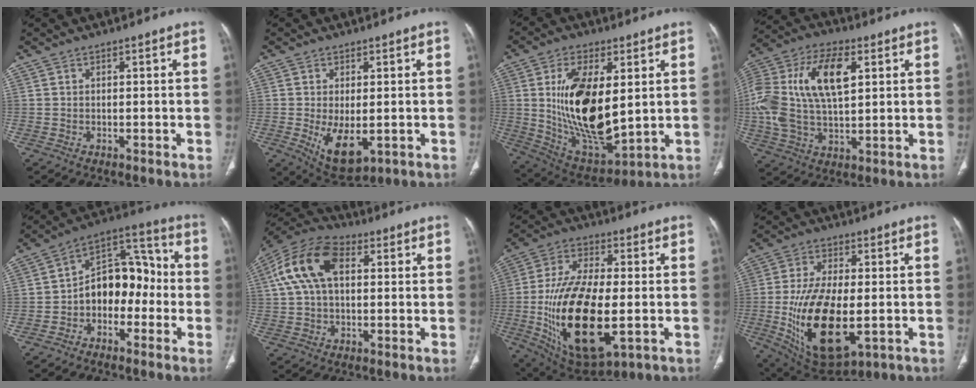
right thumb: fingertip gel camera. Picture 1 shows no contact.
{"total": 8.3, "force": [-1.7, 4.2, 6.9], "torque": [-0.110, -0.020, -0.011]}
{"total": 20.6, "force": [2.8, 9.9, 17.9], "torque": [-0.311, -0.027, 0.067]}
{"total": 19.5, "force": [4.0, 9.9, 16.3], "torque": [-0.340, 0.014, 0.067]}
{"total": 12.9, "force": [-2.6, 8.8, 9.1], "torque": [-0.099, 0.054, -0.056]}
{"total": 13.5, "force": [3.0, 8.1, 10.3], "torque": [-0.208, 0.032, 0.050]}
{"total": 23.5, "force": [-3.9, 10.5, 20.7], "torque": [-0.408, -0.010, -0.047]}
{"total": 19.3, "force": [-3.6, 9.3, 16.6], "torque": [-0.309, -0.014, -0.040]}